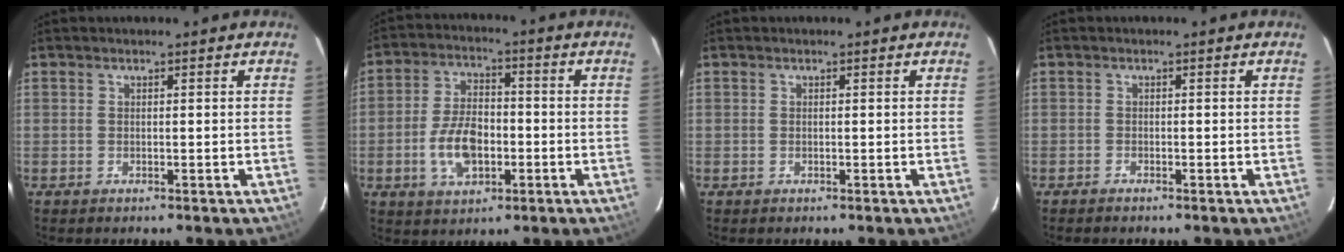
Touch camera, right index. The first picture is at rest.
{"total": 10.2, "force": [-2.9, 6.0, 7.7], "torque": [-0.155, 0.010, -0.043]}
{"total": 0.0}
{"total": 0.9, "force": [-0.9, 0.2, 0.3], "torque": [-0.013, -0.001, -0.017]}